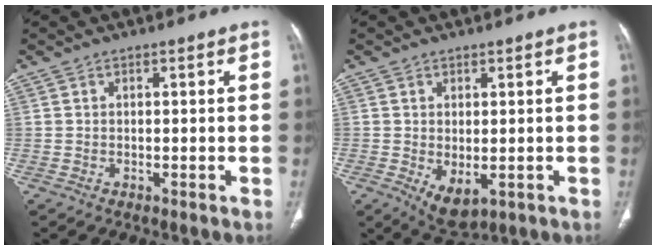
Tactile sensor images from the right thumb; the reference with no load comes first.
{"total": 4.0, "force": [-1.0, 2.1, 3.2], "torque": [-0.053, -0.010, -0.004]}